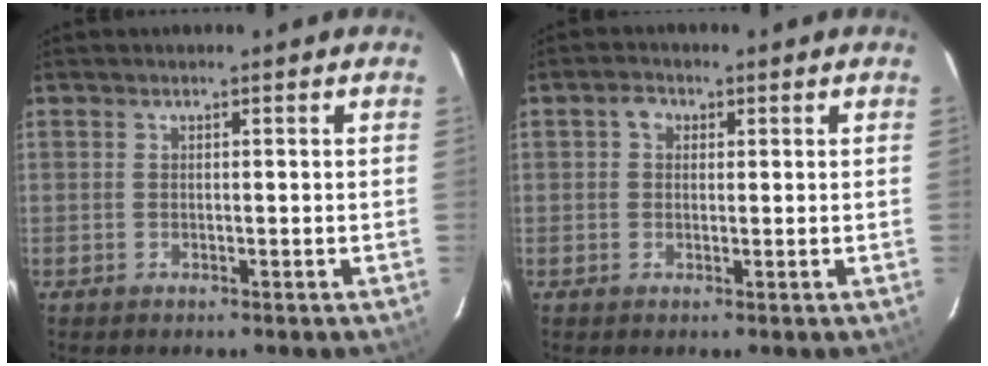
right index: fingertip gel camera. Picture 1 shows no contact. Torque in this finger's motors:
{"motor_torque": [0.01, 0.00, 0.02, 0.03]}